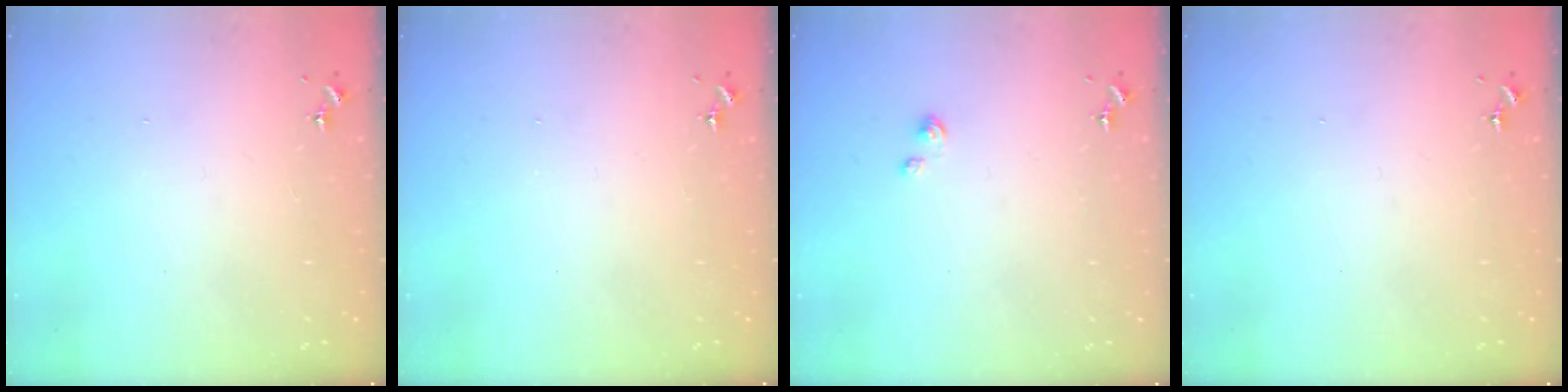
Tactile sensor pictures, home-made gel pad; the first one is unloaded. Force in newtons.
{"total": 0.0}
{"total": 2.5, "press": 2.5, "slide": 0.3}
{"total": 0.0}